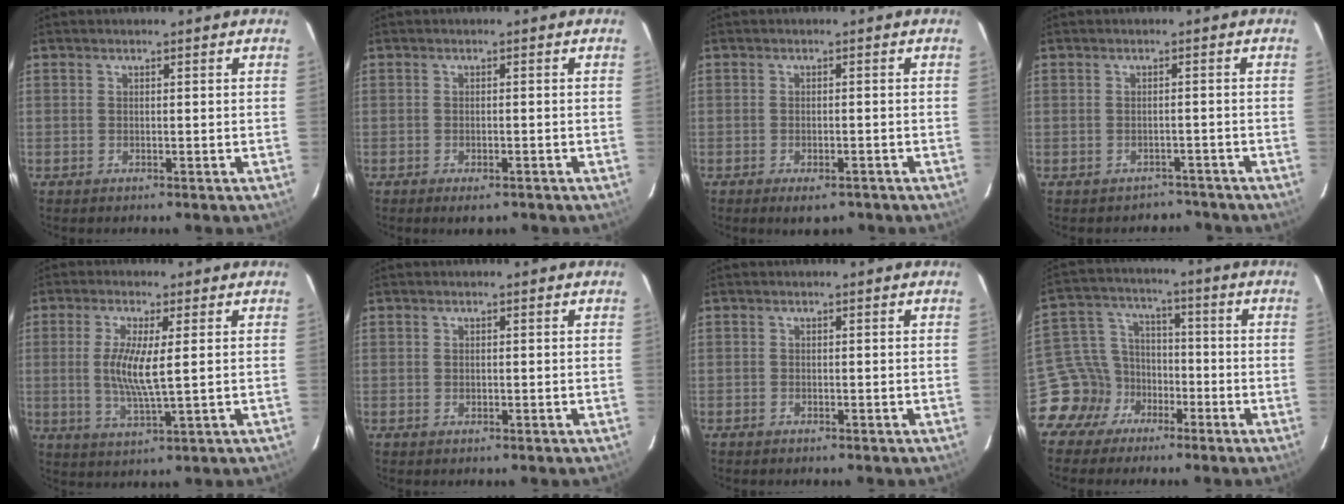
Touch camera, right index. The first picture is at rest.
{"total": 2.7, "force": [-1.9, 1.1, 1.6], "torque": [-0.031, -0.006, -0.025]}
{"total": 3.8, "force": [-2.7, 1.6, 2.2], "torque": [-0.044, -0.008, -0.036]}
{"total": 3.8, "force": [-3.1, 2.1, -0.4], "torque": [0.013, 0.020, -0.034]}
{"total": 7.4, "force": [0.5, 0.8, 7.3], "torque": [-0.143, -0.010, 0.009]}
{"total": 0.5, "force": [0.0, 0.5, 0.1], "torque": [-0.001, 0.000, 0.002]}
{"total": 0.6, "force": [-0.5, 0.3, 0.0], "torque": [-0.002, 0.002, -0.011]}
{"total": 9.8, "force": [-6.0, 7.6, 1.3], "torque": [-0.040, 0.037, -0.107]}